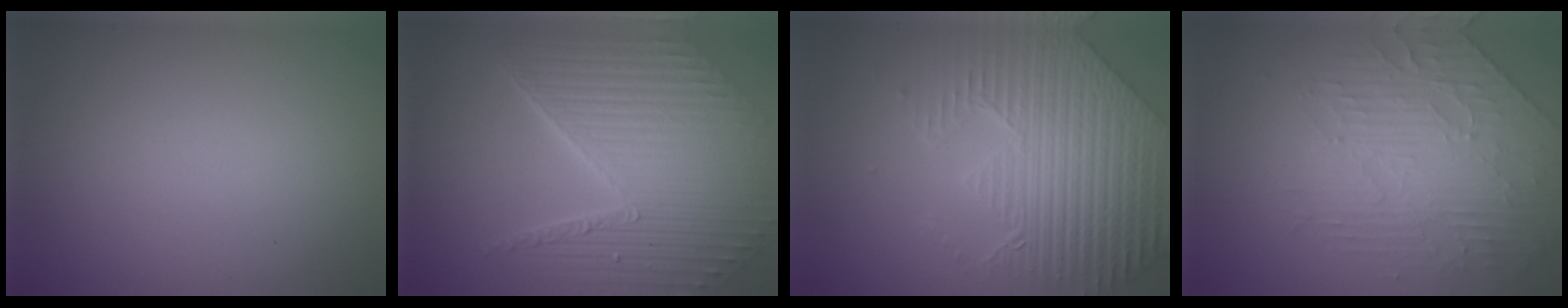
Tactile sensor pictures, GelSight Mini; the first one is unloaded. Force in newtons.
{"total": 8.1, "press": 6.1, "slide": 5.3}
{"total": 7.3, "press": 6.0, "slide": 4.1}
{"total": 3.9, "press": 3.8, "slide": 0.8}